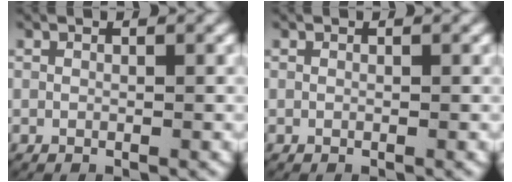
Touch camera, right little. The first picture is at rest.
{"total": 0.0}